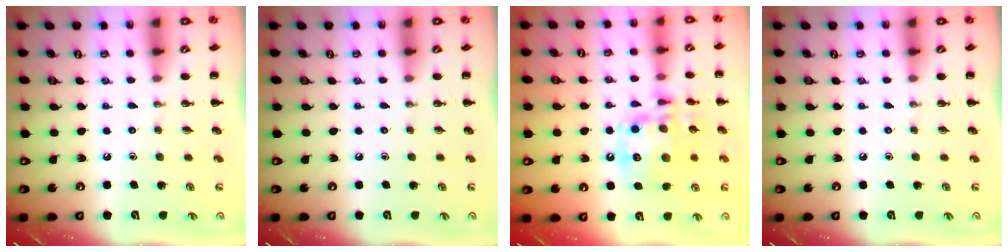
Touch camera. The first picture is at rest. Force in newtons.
{"total": 0.0}
{"total": 15.4, "press": 15.1, "slide": 3.1}
{"total": 0.0}